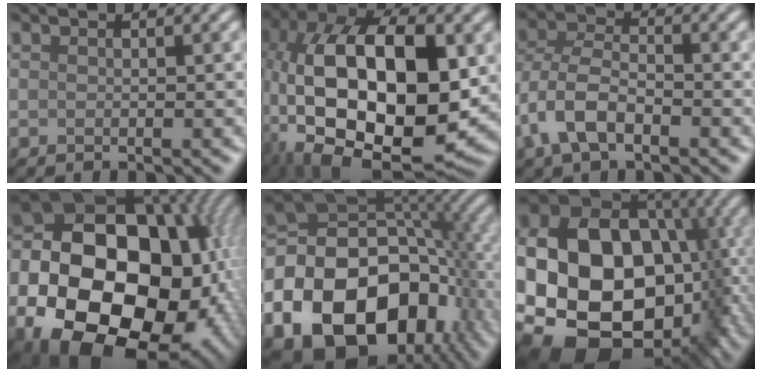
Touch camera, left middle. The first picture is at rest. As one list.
[{"total": 17.3, "force": [-2.1, 9.2, 14.5], "torque": [-0.259, 0.002, -0.036]}, {"total": 5.3, "force": [-2.3, 2.8, 3.9], "torque": [-0.084, 0.003, -0.056]}, {"total": 25.2, "force": [-4.8, 19.5, 15.3], "torque": [-0.283, -0.025, -0.119]}, {"total": 20.3, "force": [-7.2, 14.4, 12.4], "torque": [-0.229, -0.024, -0.109]}, {"total": 20.7, "force": [-3.6, 15.9, 12.8], "torque": [-0.238, -0.027, -0.064]}]